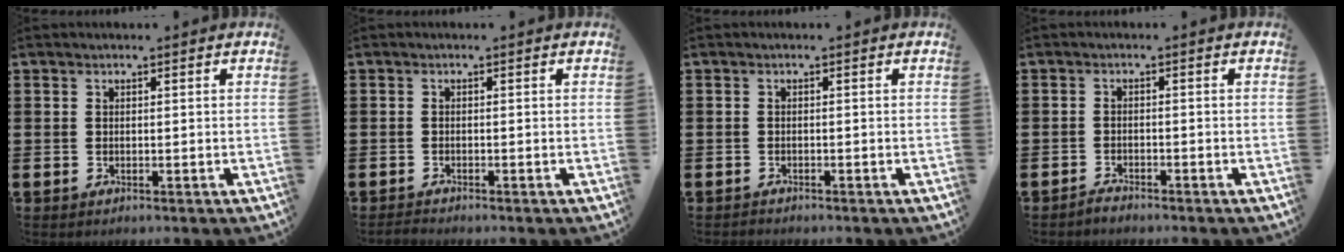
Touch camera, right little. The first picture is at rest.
{"total": 0.7, "force": [-0.7, 0.0, 0.2], "torque": [-0.005, -0.001, -0.014]}
{"total": 0.5, "force": [-0.5, 0.1, -0.1], "torque": [-0.001, -0.002, -0.011]}
{"total": 1.2, "force": [-1.2, 0.1, 0.0], "torque": [-0.004, 0.000, -0.025]}